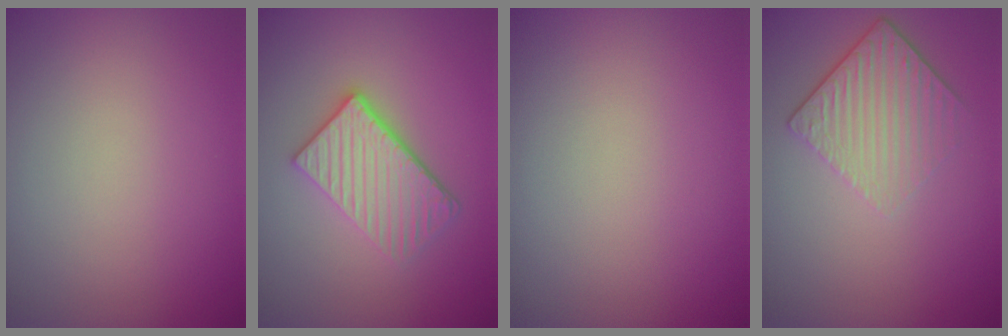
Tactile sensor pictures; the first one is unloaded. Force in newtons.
{"total": 4.4, "press": 3.5, "slide": 2.7}
{"total": 0.0}
{"total": 4.4, "press": 3.0, "slide": 3.1}